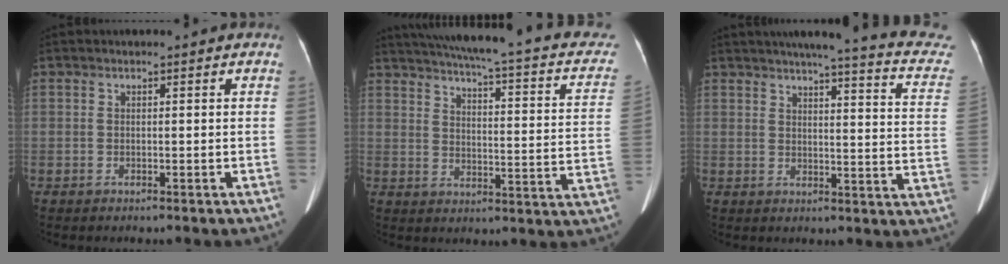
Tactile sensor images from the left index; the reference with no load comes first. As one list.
[{"total": 24.4, "force": [18.9, 4.5, 14.7], "torque": [-0.212, -0.008, 0.217]}, {"total": 20.7, "force": [17.8, 1.4, 10.5], "torque": [-0.130, -0.039, 0.190]}]